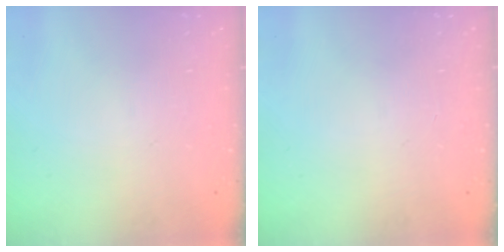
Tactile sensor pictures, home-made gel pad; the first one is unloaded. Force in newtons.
{"total": 0.0}